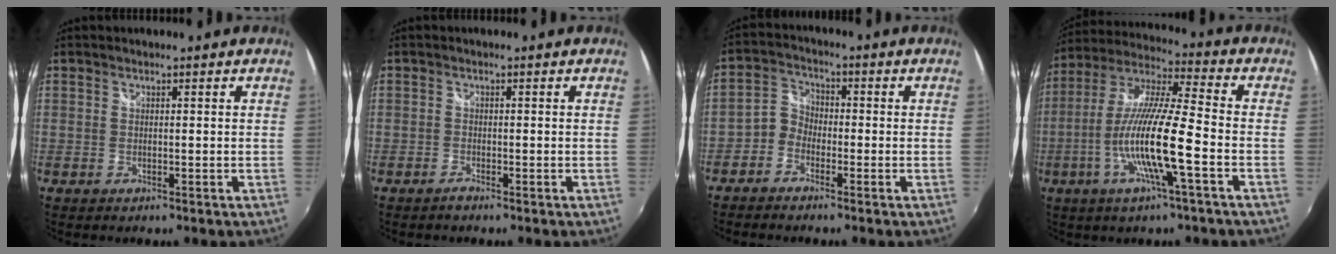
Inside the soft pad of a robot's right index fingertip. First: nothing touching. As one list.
[{"total": 0.9, "force": [-0.9, 0.1, 0.3], "torque": [-0.006, -0.003, -0.020]}, {"total": 4.0, "force": [-2.5, 3.0, 1.2], "torque": [-0.025, 0.015, -0.057]}, {"total": 15.4, "force": [-5.1, 0.8, 14.5], "torque": [-0.273, -0.011, -0.099]}]